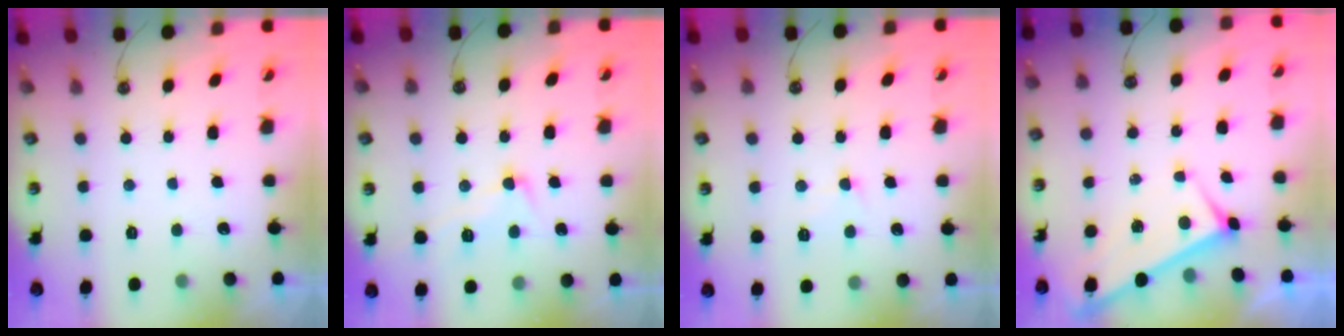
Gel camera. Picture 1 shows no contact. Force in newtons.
{"total": 2.9, "press": 2.9, "slide": 0.4}
{"total": 1.6, "press": 1.5, "slide": 0.5}
{"total": 3.0, "press": 3.0, "slide": 0.2}